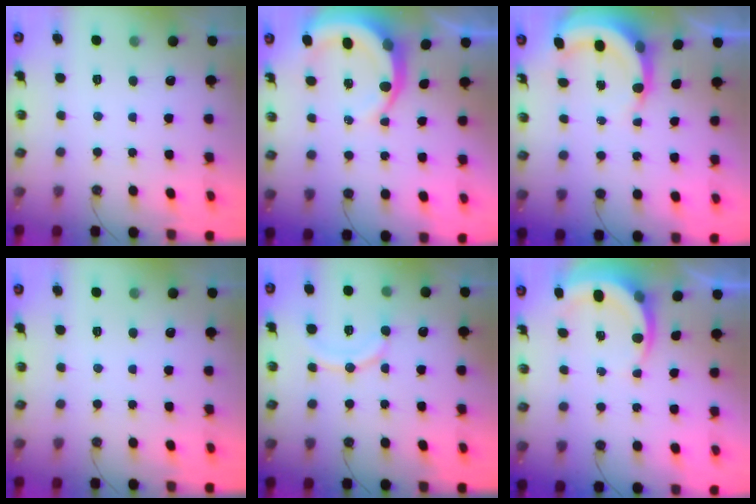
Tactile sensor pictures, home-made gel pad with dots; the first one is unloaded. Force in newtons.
{"total": 7.7, "press": 7.6, "slide": 1.0}
{"total": 6.5, "press": 6.5, "slide": 1.0}
{"total": 0.0}
{"total": 11.3, "press": 11.0, "slide": 2.3}
{"total": 6.8, "press": 6.8, "slide": 0.6}